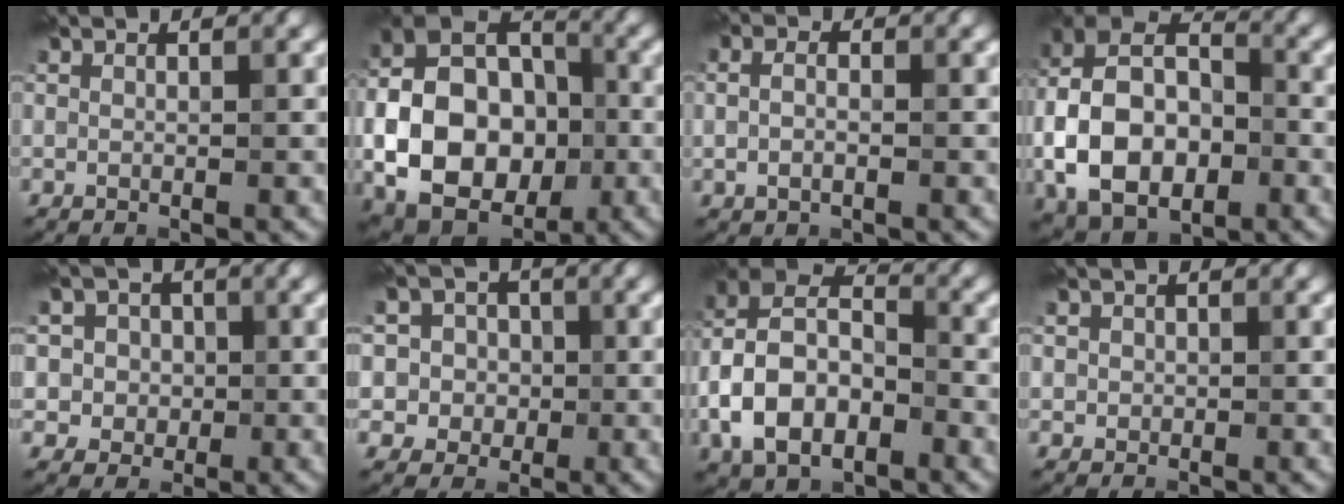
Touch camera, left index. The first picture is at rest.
{"total": 13.1, "force": [-2.8, 9.5, 8.6], "torque": [-0.169, -0.005, -0.055]}
{"total": 1.9, "force": [-0.1, 1.1, 1.6], "torque": [-0.038, 0.003, -0.001]}
{"total": 12.1, "force": [-2.8, 8.2, 8.4], "torque": [-0.184, 0.008, -0.064]}
{"total": 5.1, "force": [1.3, 4.6, 1.7], "torque": [-0.021, 0.021, 0.004]}
{"total": 6.0, "force": [1.4, 5.5, 1.8], "torque": [-0.028, 0.030, -0.002]}
{"total": 9.4, "force": [-2.8, 6.3, 6.5], "torque": [-0.136, 0.010, -0.066]}
{"total": 0.9, "force": [0.1, 0.9, 0.2], "torque": [0.004, 0.000, 0.003]}